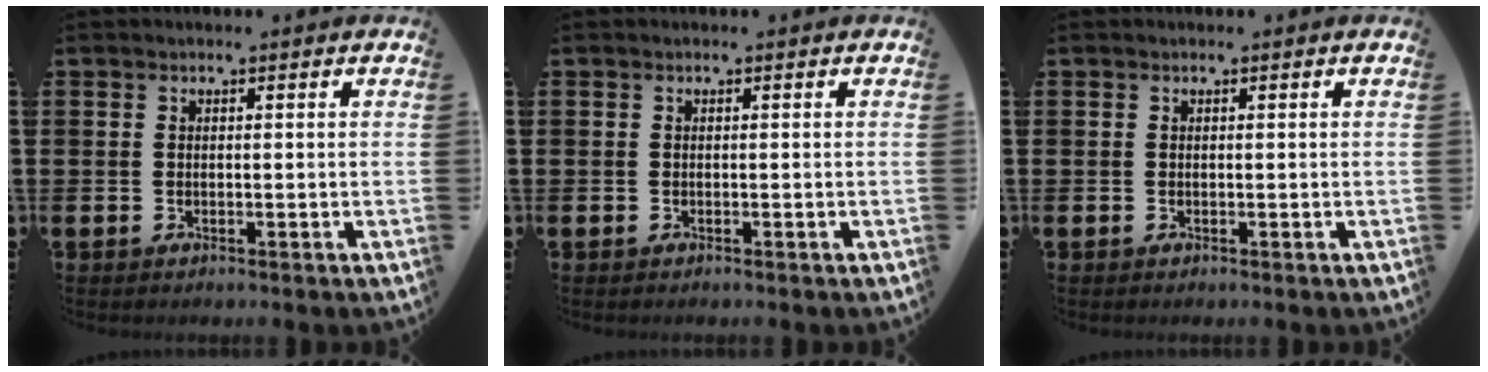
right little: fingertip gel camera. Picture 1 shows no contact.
{"total": 0.0}
{"total": 0.0}